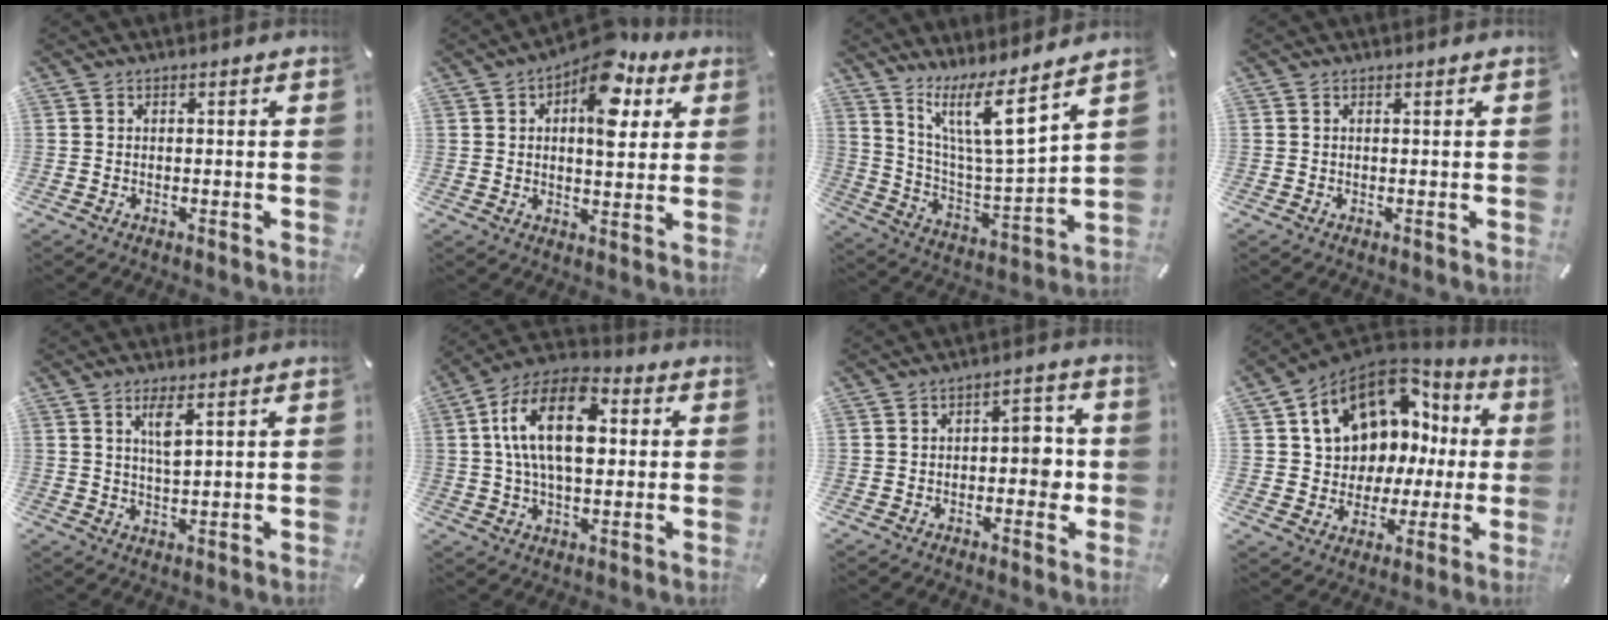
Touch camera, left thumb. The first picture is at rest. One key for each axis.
{"total": 14.0, "fx": 6.3, "fy": 7.7, "fz": 9.9, "tx": -0.133, "ty": -0.030, "tz": 0.105}
{"total": 13.8, "fx": 9.4, "fy": 2.4, "fz": 9.8, "tx": -0.183, "ty": -0.064, "tz": 0.153}
{"total": 0.0}
{"total": 4.7, "fx": 2.4, "fy": 1.0, "fz": 3.9, "tx": -0.076, "ty": -0.002, "tz": 0.038}
{"total": 16.6, "fx": 2.7, "fy": 9.8, "fz": 13.1, "tx": -0.261, "ty": 0.002, "tz": 0.043}
{"total": 6.2, "fx": -0.7, "fy": 3.6, "fz": 5.0, "tx": -0.056, "ty": 0.003, "tz": -0.020}
{"total": 14.7, "fx": 6.9, "fy": 11.0, "fz": 6.9, "tx": -0.128, "ty": -0.049, "tz": 0.133}